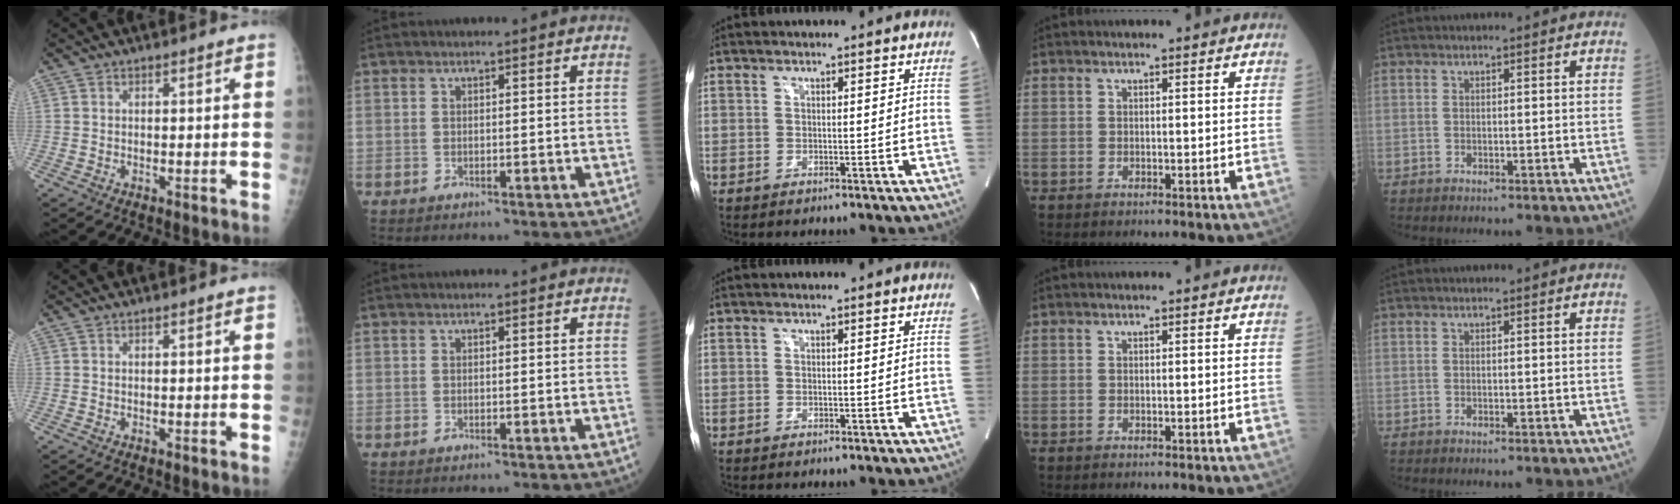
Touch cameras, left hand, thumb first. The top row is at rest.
{}